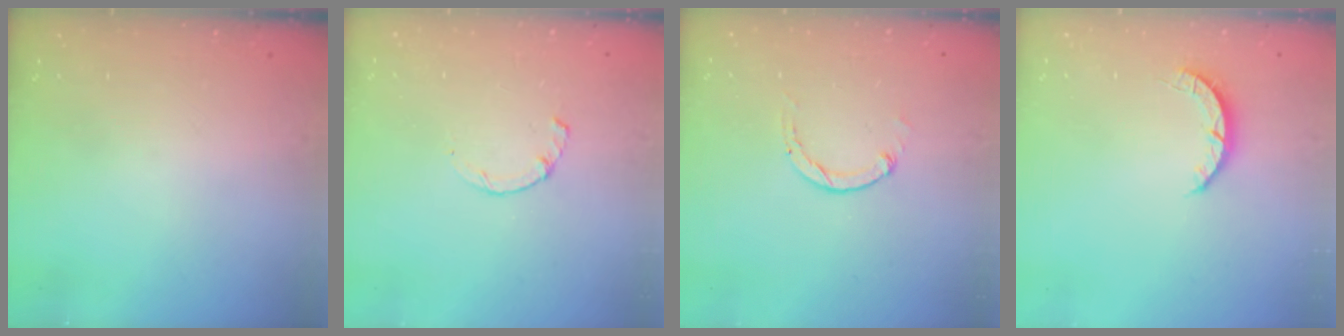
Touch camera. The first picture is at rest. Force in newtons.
{"total": 1.7, "press": 1.7, "slide": 0.3}
{"total": 1.2, "press": 1.2, "slide": 0.3}
{"total": 2.7, "press": 2.7, "slide": 0.4}